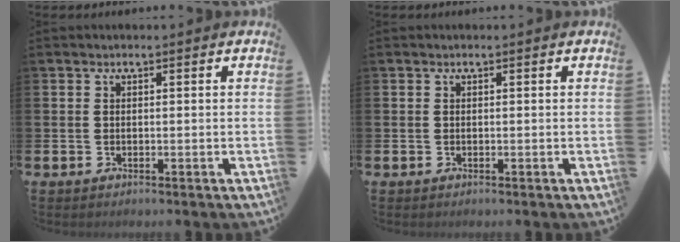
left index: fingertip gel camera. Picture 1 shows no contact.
{"total": 0.0}